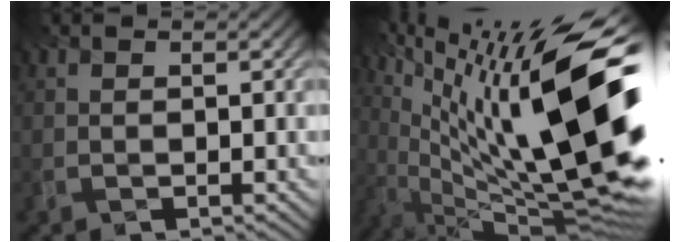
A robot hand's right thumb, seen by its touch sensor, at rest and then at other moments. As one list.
[{"total": 17.2, "force": [2.5, 6.2, 15.8], "torque": [-0.290, -0.002, 0.067]}]